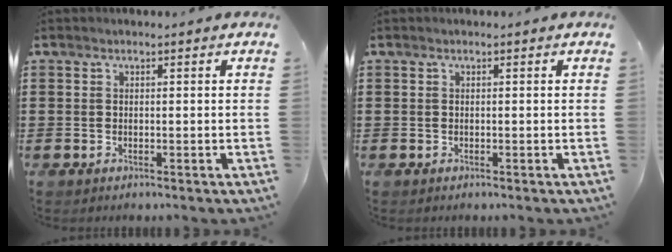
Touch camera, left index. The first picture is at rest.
{"total": 0.0}